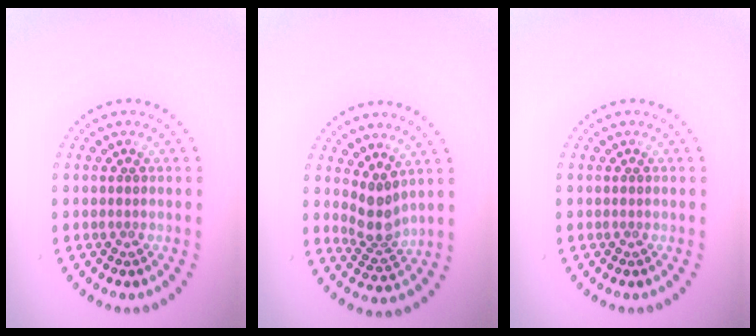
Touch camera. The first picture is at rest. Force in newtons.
{"total": 2.7, "press": 2.0, "slide": 1.8}
{"total": 0.0}